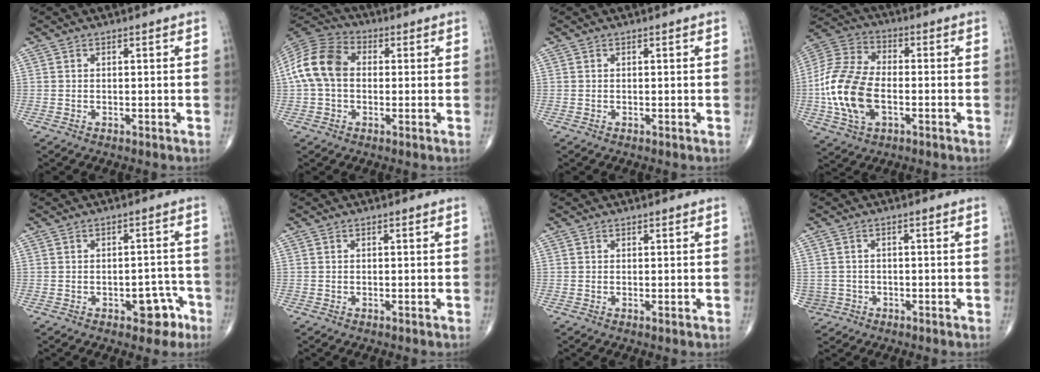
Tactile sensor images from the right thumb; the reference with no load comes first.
{"total": 12.0, "force": [0.5, 8.6, 8.3], "torque": [-0.163, 0.033, -0.002]}
{"total": 0.0}
{"total": 16.3, "force": [-3.0, 9.6, 12.8], "torque": [-0.271, 0.017, -0.059]}
{"total": 5.6, "force": [-2.9, 3.3, 3.5], "torque": [-0.017, 0.030, -0.033]}
{"total": 0.0}
{"total": 0.0}
{"total": 3.9, "force": [-1.5, 3.6, 0.2], "torque": [0.005, 0.014, -0.023]}